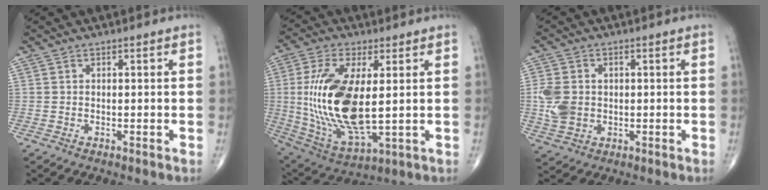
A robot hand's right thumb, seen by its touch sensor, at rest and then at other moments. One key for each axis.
{"total": 19.6, "fx": 1.3, "fy": 8.3, "fz": 17.7, "tx": -0.364, "ty": -0.018, "tz": 0.037}
{"total": 7.0, "fx": 0.0, "fy": 5.4, "fz": 4.6, "tx": -0.092, "ty": 0.003, "tz": 0.006}